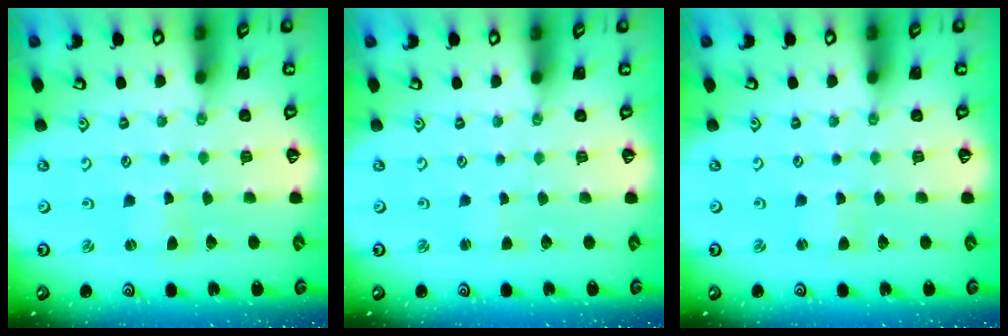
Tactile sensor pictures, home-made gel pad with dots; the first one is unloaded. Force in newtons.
{"total": 0.9, "press": 0.9, "slide": 0.2}
{"total": 0.7, "press": 0.7, "slide": 0.2}